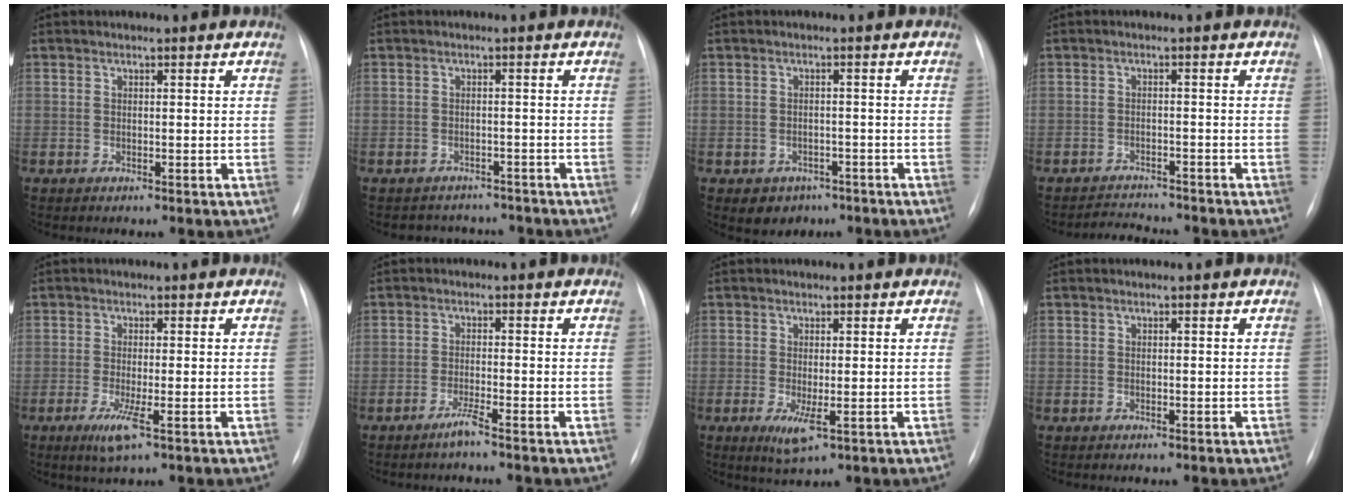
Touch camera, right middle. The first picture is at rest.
{"total": 5.2, "force": [-4.8, 2.2, -0.1], "torque": [0.005, 0.013, -0.057]}
{"total": 3.6, "force": [-2.1, 2.9, 0.7], "torque": [-0.008, 0.009, -0.020]}
{"total": 4.0, "force": [-4.0, 0.1, 0.1], "torque": [-0.005, -0.009, -0.063]}
{"total": 3.5, "force": [-1.5, 0.2, 3.2], "torque": [-0.065, -0.012, -0.028]}
{"total": 2.2, "force": [-1.7, -0.6, 1.2], "torque": [-0.030, -0.003, -0.035]}
{"total": 3.5, "force": [-0.9, 0.9, 3.3], "torque": [-0.058, -0.010, -0.007]}
{"total": 0.0}